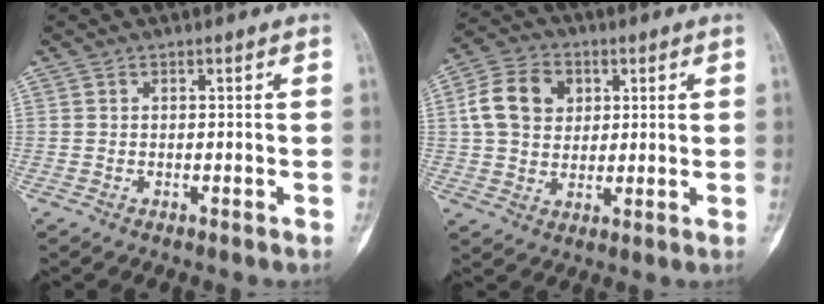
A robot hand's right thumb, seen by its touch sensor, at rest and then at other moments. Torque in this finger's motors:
{"motor_torque": [0.55, 0.65, 1.02, -0.24, 0.01]}